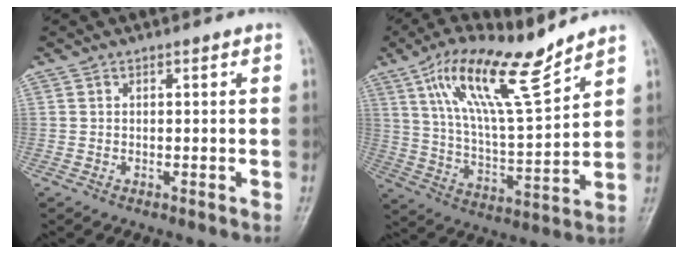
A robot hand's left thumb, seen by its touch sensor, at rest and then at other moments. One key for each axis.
{"total": 16.1, "fx": 10.7, "fy": 3.5, "fz": 11.6, "tx": -0.196, "ty": -0.052, "tz": 0.203}